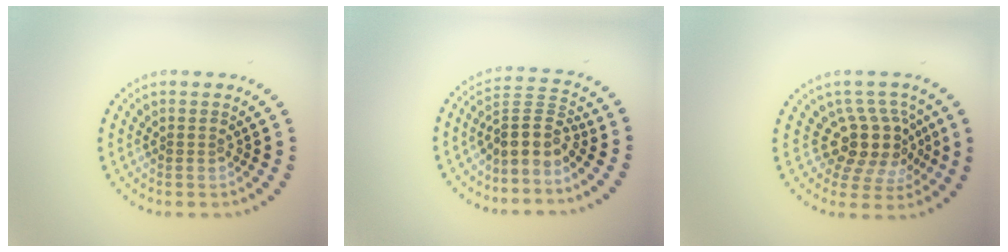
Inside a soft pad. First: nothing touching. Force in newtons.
{"total": 3.4, "press": 2.7, "slide": 2.2}
{"total": 4.4, "press": 3.4, "slide": 2.9}